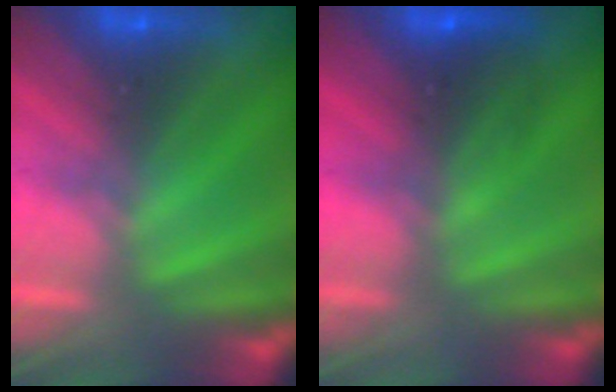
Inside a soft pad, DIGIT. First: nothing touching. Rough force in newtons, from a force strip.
{"total": 2.7}